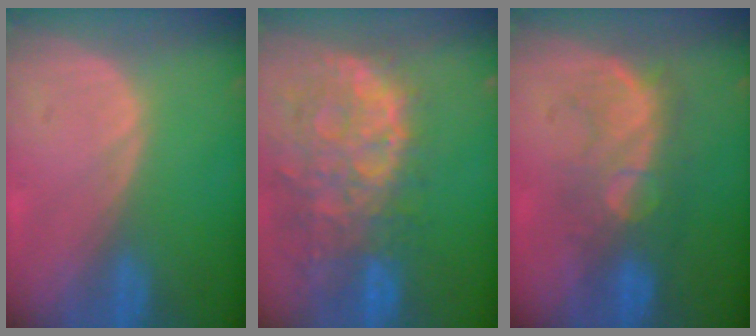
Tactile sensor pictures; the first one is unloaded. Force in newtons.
{"total": 13.6, "press": 11.0, "slide": 7.9}
{"total": 7.8, "press": 7.7, "slide": 1.2}